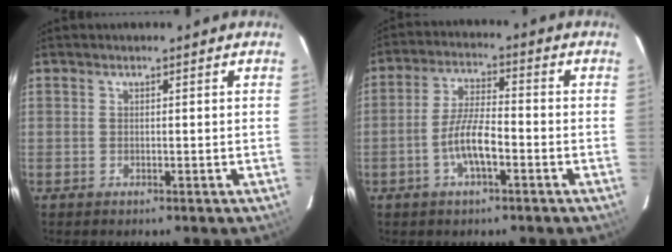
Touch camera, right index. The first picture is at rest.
{"total": 7.3, "force": [-3.0, 1.8, 6.4], "torque": [-0.132, 0.006, -0.056]}